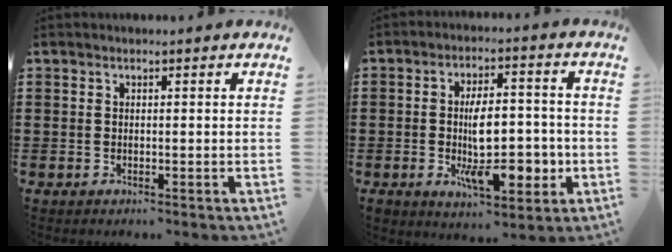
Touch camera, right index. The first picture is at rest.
{"total": 10.4, "force": [-2.1, 4.7, 9.0], "torque": [-0.148, -0.005, -0.039]}